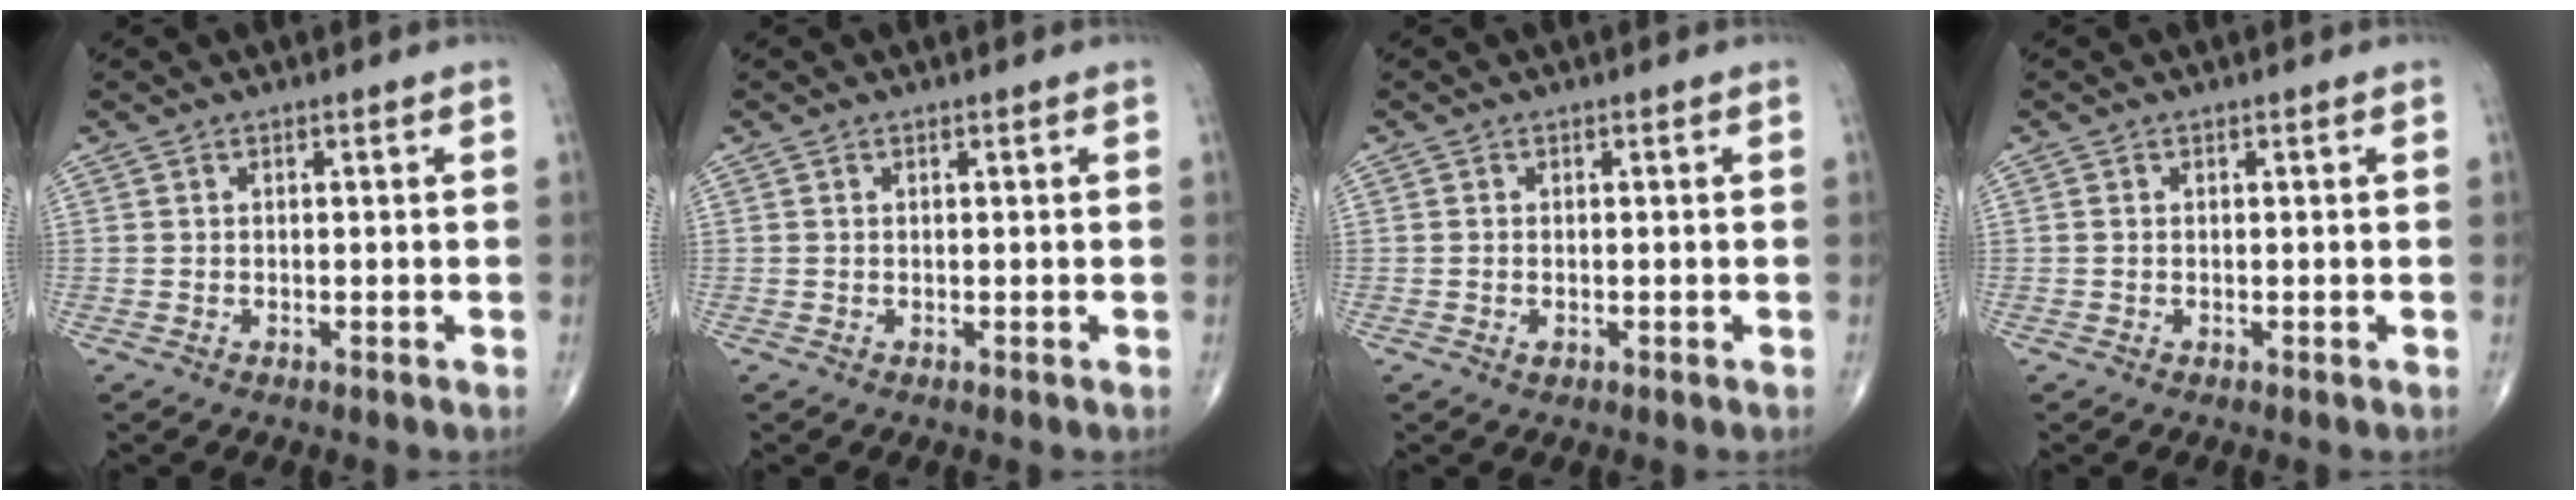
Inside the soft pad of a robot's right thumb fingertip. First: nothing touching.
{"total": 0.0}
{"total": 0.8, "force": [-0.3, 0.5, 0.6], "torque": [-0.012, 0.001, -0.004]}
{"total": 0.0}